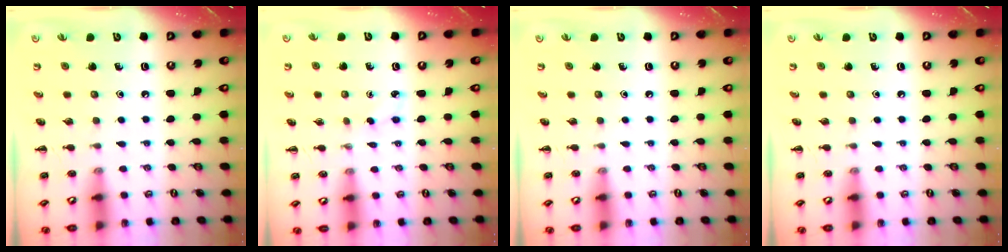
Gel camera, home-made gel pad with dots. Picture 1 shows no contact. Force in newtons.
{"total": 2.8, "press": 2.7, "slide": 0.8}
{"total": 0.0}
{"total": 0.0}